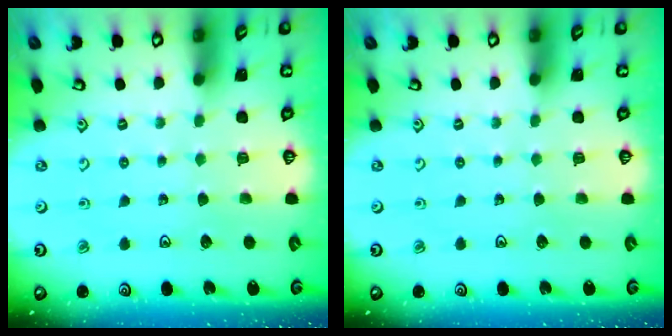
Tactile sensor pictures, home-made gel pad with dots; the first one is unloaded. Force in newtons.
{"total": 0.0}